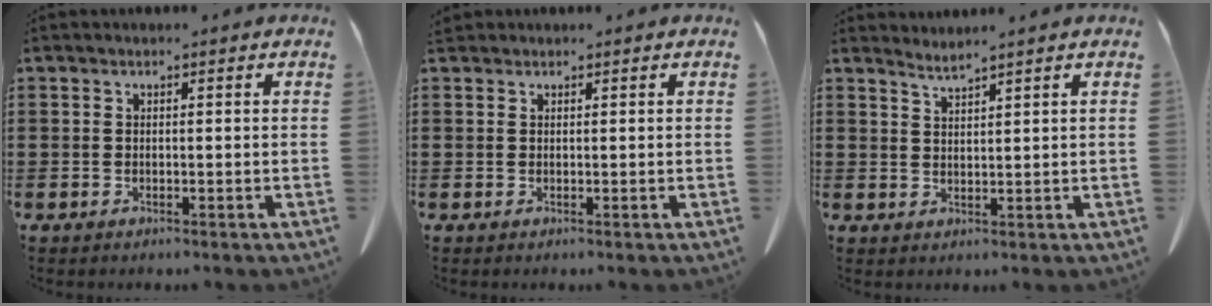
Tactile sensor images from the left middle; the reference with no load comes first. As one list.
[{"total": 0.7, "force": [0.6, 0.2, 0.1], "torque": [-0.005, 0.001, 0.013]}, {"total": 1.7, "force": [1.6, -0.2, 0.2], "torque": [-0.008, -0.002, 0.032]}]